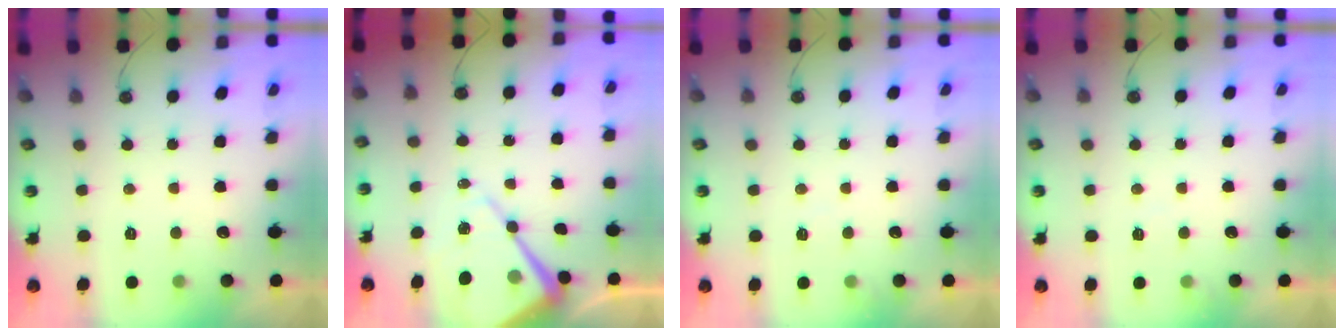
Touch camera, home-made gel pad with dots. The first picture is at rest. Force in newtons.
{"total": 12.8, "press": 12.8, "slide": 1.0}
{"total": 3.7, "press": 3.6, "slide": 0.7}
{"total": 3.7, "press": 3.6, "slide": 0.7}